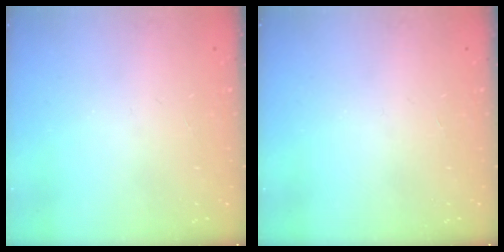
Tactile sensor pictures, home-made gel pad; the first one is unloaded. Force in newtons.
{"total": 0.0}